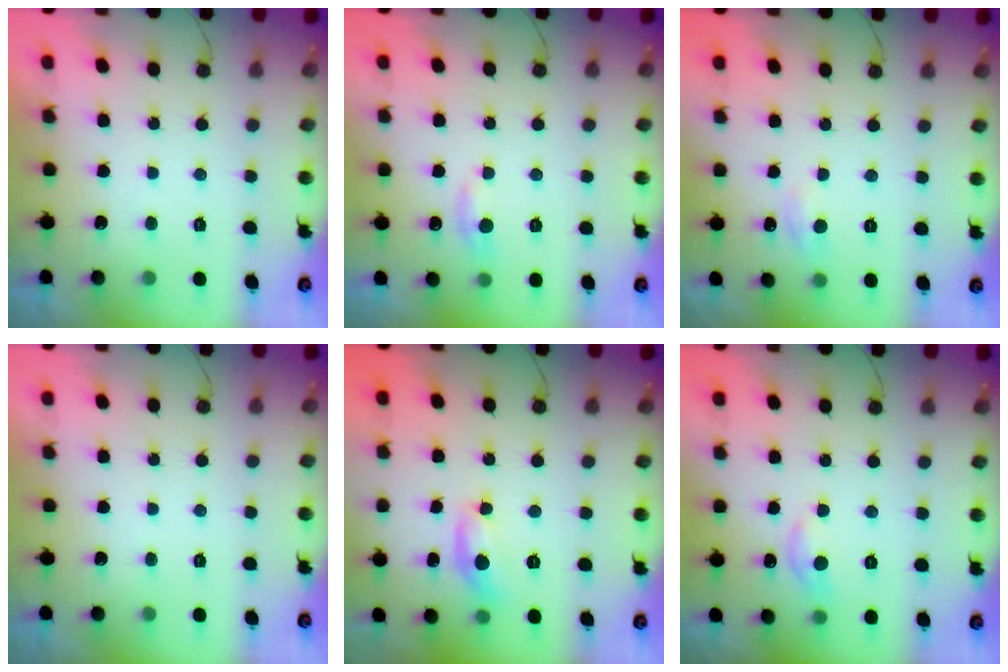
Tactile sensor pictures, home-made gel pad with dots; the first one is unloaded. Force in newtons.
{"total": 4.9, "press": 4.8, "slide": 0.7}
{"total": 5.5, "press": 5.5, "slide": 0.7}
{"total": 0.0}
{"total": 9.7, "press": 9.7, "slide": 0.4}
{"total": 7.4, "press": 7.3, "slide": 0.9}